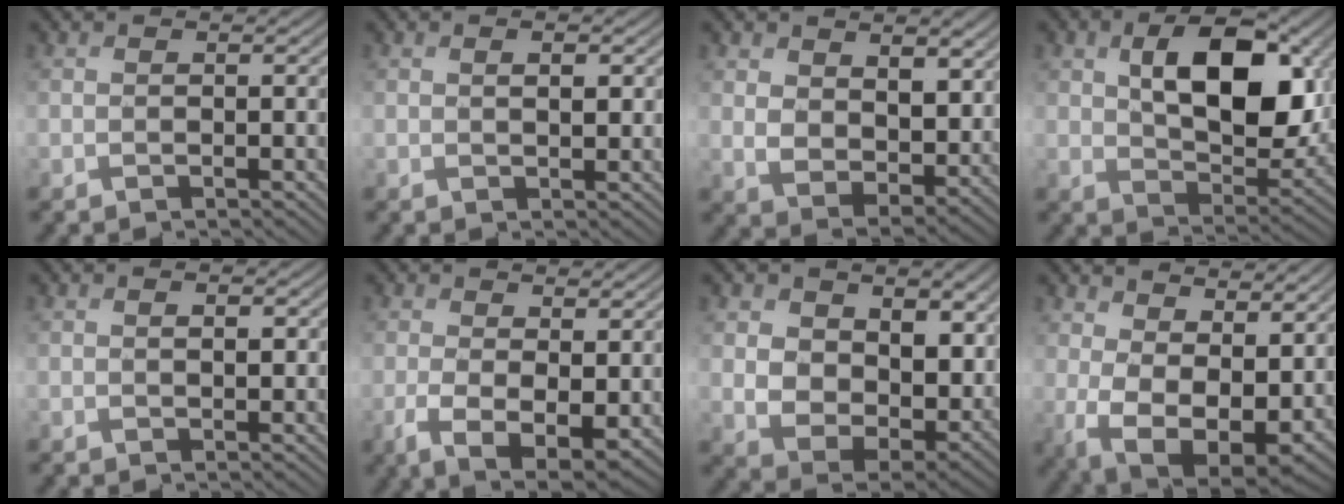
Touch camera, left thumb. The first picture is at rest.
{"total": 1.7, "force": [0.4, 0.8, 1.4], "torque": [-0.022, -0.002, 0.009]}
{"total": 9.6, "force": [3.6, 6.5, 6.0], "torque": [-0.144, -0.018, 0.071]}
{"total": 12.2, "force": [2.7, 7.3, 9.3], "torque": [-0.149, -0.009, 0.049]}
{"total": 1.2, "force": [0.3, 0.6, 1.0], "torque": [-0.015, -0.002, 0.006]}
{"total": 5.4, "force": [0.1, 2.6, 4.7], "torque": [-0.093, -0.021, 0.001]}
{"total": 12.3, "force": [2.6, 8.1, 8.8], "torque": [-0.195, -0.018, 0.051]}
{"total": 14.2, "force": [3.9, 8.6, 10.6], "torque": [-0.191, -0.026, 0.089]}